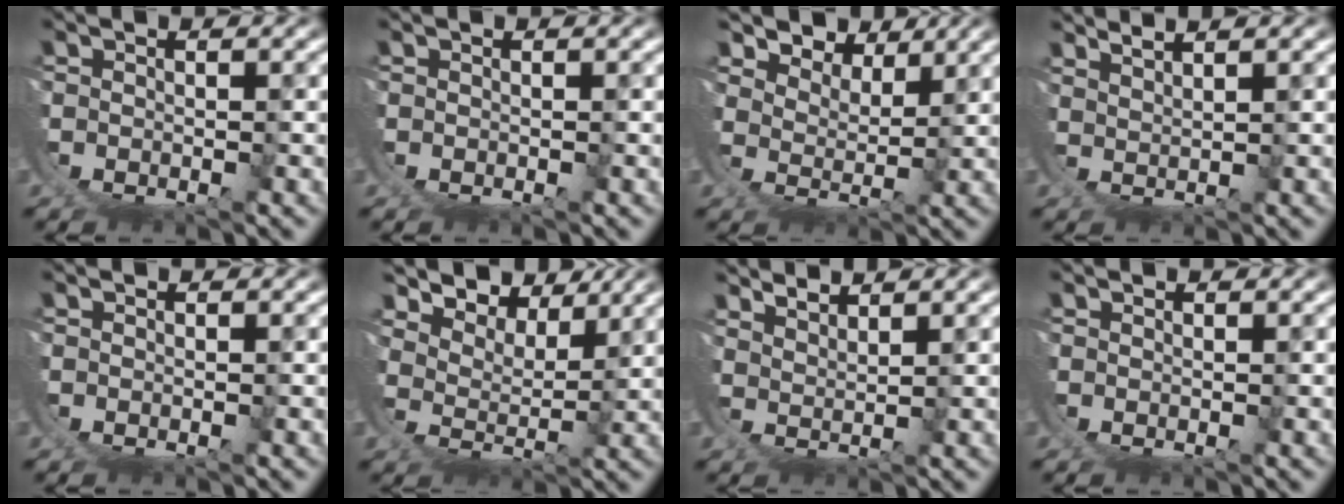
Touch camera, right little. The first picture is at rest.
{"total": 0.0}
{"total": 5.3, "force": [3.9, 2.0, 2.9], "torque": [-0.049, -0.009, 0.061]}
{"total": 2.3, "force": [2.1, -0.8, 0.5], "torque": [-0.007, -0.002, 0.042]}
{"total": 0.0}
{"total": 8.0, "force": [5.6, 3.6, 4.5], "torque": [-0.079, -0.001, 0.084]}
{"total": 2.3, "force": [2.1, -0.1, 0.8], "torque": [-0.015, -0.011, 0.044]}
{"total": 0.7, "force": [0.4, -0.5, -0.1], "torque": [0.005, -0.001, 0.012]}